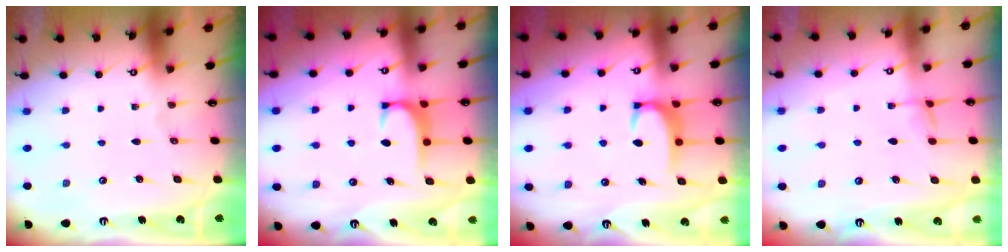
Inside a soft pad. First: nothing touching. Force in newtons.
{"total": 1.9, "press": 1.8, "slide": 0.5}
{"total": 3.5, "press": 3.4, "slide": 0.4}
{"total": 1.9, "press": 1.9, "slide": 0.2}